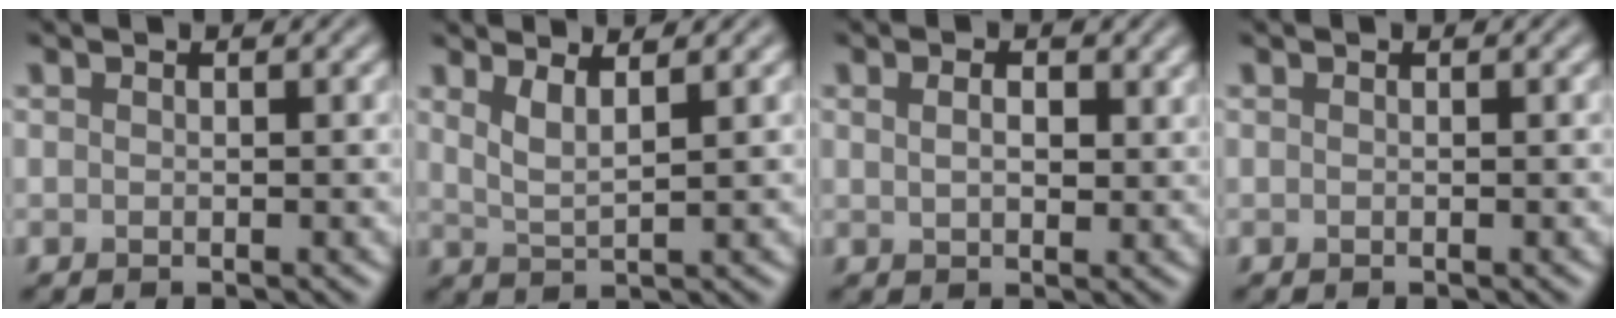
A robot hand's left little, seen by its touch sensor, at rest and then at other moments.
{"total": 2.5, "force": [1.6, 0.6, 1.8], "torque": [-0.030, -0.005, 0.031]}
{"total": 3.1, "force": [1.3, 1.8, 2.1], "torque": [-0.037, 0.005, 0.018]}
{"total": 0.0}